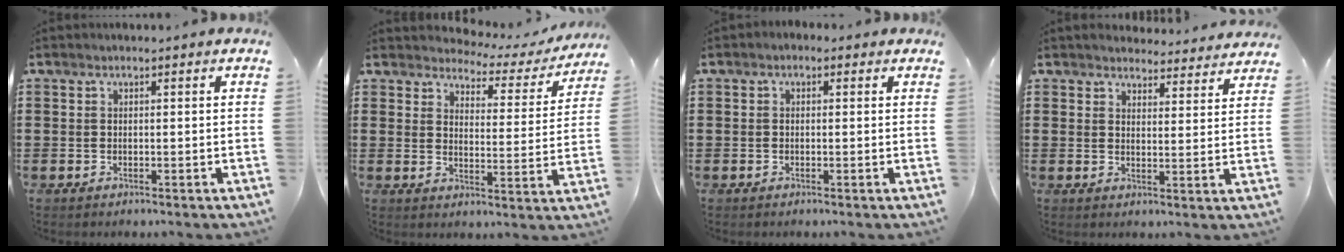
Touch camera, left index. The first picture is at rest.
{"total": 3.1, "force": [3.0, 0.8, 0.4], "torque": [-0.021, -0.025, 0.043]}
{"total": 0.9, "force": [-0.2, 0.8, 0.3], "torque": [-0.008, 0.005, -0.006]}
{"total": 3.9, "force": [3.8, 0.5, 0.0], "torque": [-0.006, -0.021, 0.068]}